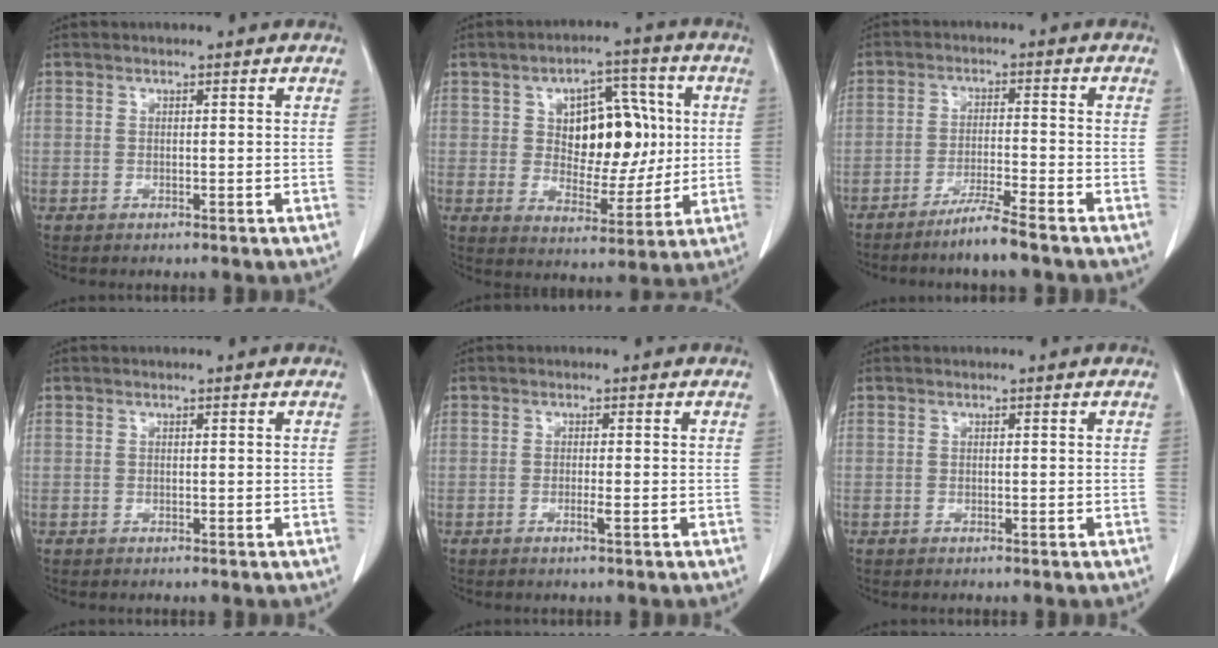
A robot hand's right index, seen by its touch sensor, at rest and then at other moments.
{"total": 12.8, "force": [2.0, 7.0, 10.5], "torque": [-0.152, 0.022, 0.039]}
{"total": 5.2, "force": [-4.1, -0.9, 3.0], "torque": [-0.056, -0.014, -0.082]}
{"total": 0.0}
{"total": 1.2, "force": [-0.6, -0.2, 1.1], "torque": [-0.022, -0.002, -0.011]}
{"total": 0.0}